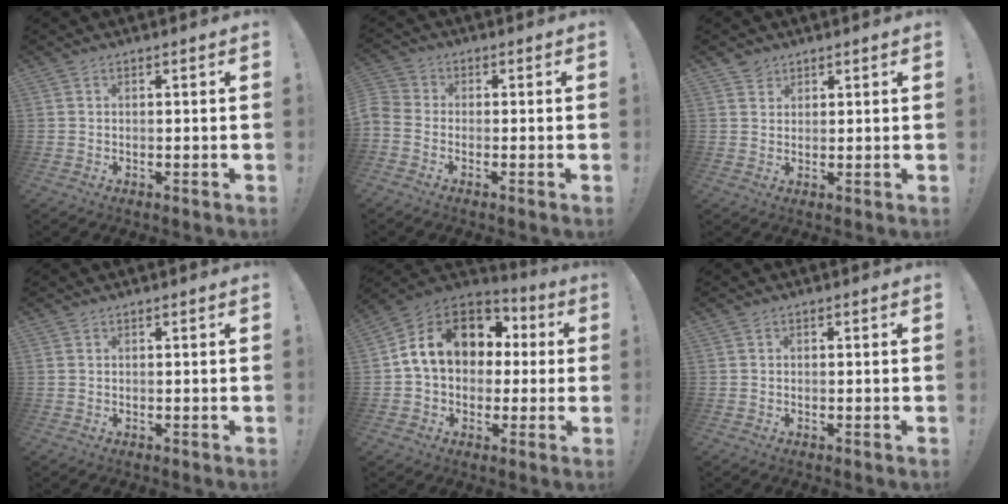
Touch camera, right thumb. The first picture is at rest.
{"total": 3.2, "force": [-1.8, 2.2, 1.6], "torque": [-0.041, 0.001, -0.034]}
{"total": 2.5, "force": [1.9, 1.6, 0.3], "torque": [-0.003, -0.009, 0.035]}
{"total": 0.0}
{"total": 16.3, "force": [4.0, 12.3, 9.8], "torque": [-0.150, 0.003, 0.079]}
{"total": 0.6, "force": [-0.4, 0.3, 0.2], "torque": [-0.004, 0.001, -0.008]}